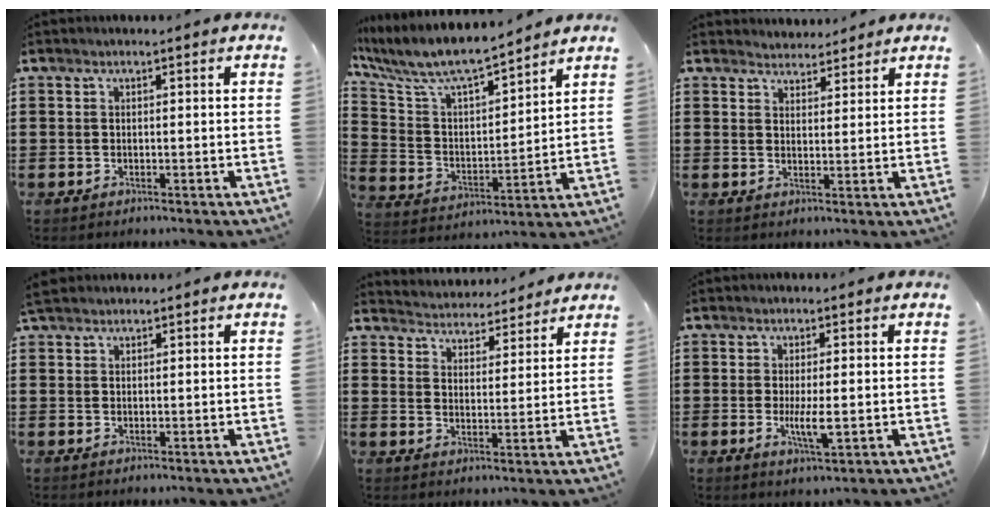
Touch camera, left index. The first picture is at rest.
{"total": 8.0, "force": [7.0, 1.4, 3.6], "torque": [-0.103, -0.047, 0.115]}
{"total": 3.0, "force": [2.8, 0.8, -0.3], "torque": [-0.004, -0.003, 0.054]}
{"total": 1.8, "force": [1.5, 0.6, 0.6], "torque": [-0.016, 0.005, 0.031]}
{"total": 4.0, "force": [3.9, 0.2, -0.6], "torque": [-0.009, -0.027, 0.066]}
{"total": 4.2, "force": [-0.5, 0.8, 4.1], "torque": [-0.085, -0.006, -0.014]}